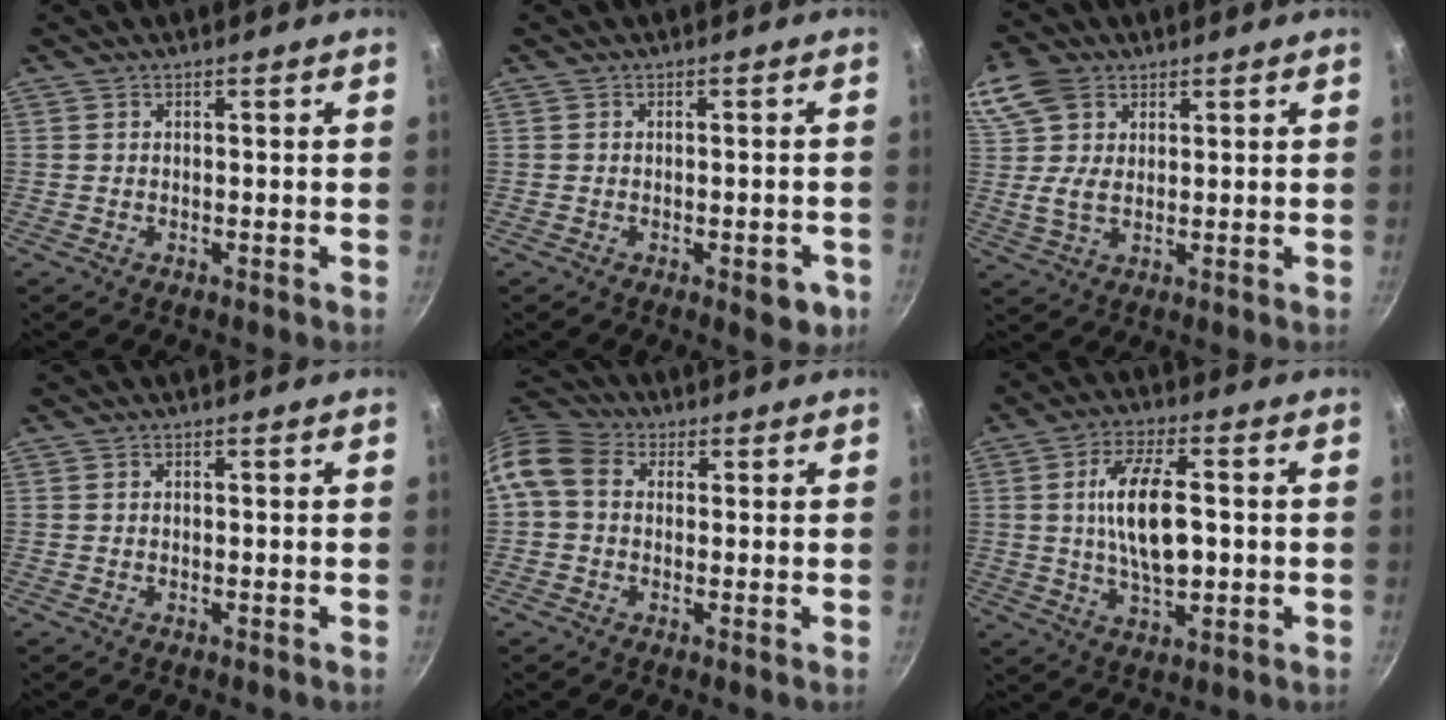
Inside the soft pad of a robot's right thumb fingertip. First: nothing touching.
{"total": 4.7, "force": [-1.9, 2.2, 3.7], "torque": [-0.027, 0.008, -0.020]}
{"total": 9.8, "force": [4.2, 6.6, 5.9], "torque": [-0.111, -0.002, 0.075]}
{"total": 0.0}
{"total": 8.9, "force": [1.0, 6.9, 5.5], "torque": [-0.105, 0.022, 0.001]}
{"total": 12.6, "force": [0.5, 5.7, 11.2], "torque": [-0.195, 0.011, 0.011]}